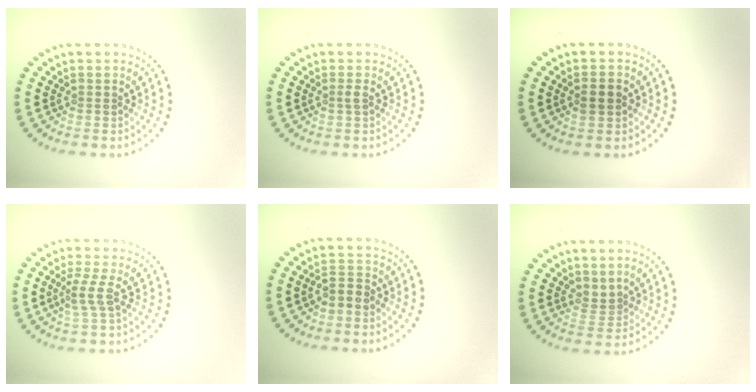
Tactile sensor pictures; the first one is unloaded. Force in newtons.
{"total": 0.7, "press": 0.4, "slide": 0.5}
{"total": 2.2, "press": 2.2, "slide": 0.0}
{"total": 2.0, "press": 1.3, "slide": 1.5}
{"total": 1.9, "press": 1.8, "slide": 0.7}
{"total": 1.6, "press": 1.1, "slide": 1.1}